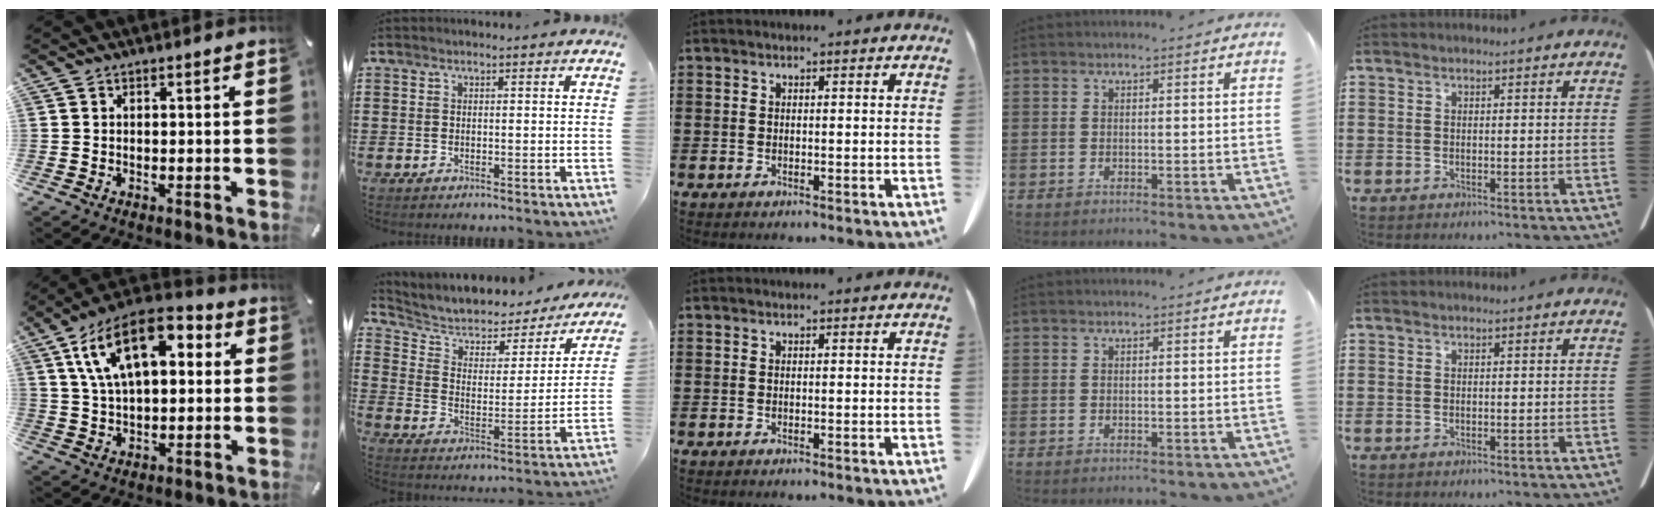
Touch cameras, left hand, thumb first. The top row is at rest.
{"thumb": {"total": 16.5, "force": [6.4, 9.0, 12.3], "torque": [-0.245, -0.009, 0.109]}, "index": {"total": 5.1, "force": [4.1, 2.6, 1.4], "torque": [-0.057, -0.033, 0.066]}}